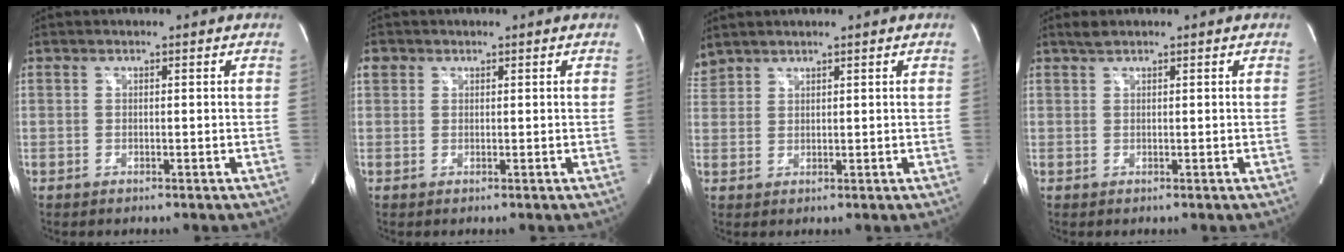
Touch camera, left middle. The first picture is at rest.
{"total": 1.5, "force": [0.8, 1.2, 0.3], "torque": [-0.001, 0.010, 0.012]}
{"total": 2.9, "force": [2.9, 0.7, 0.3], "torque": [-0.019, 0.022, 0.063]}
{"total": 0.9, "force": [0.8, 0.2, 0.4], "torque": [-0.014, 0.007, 0.017]}